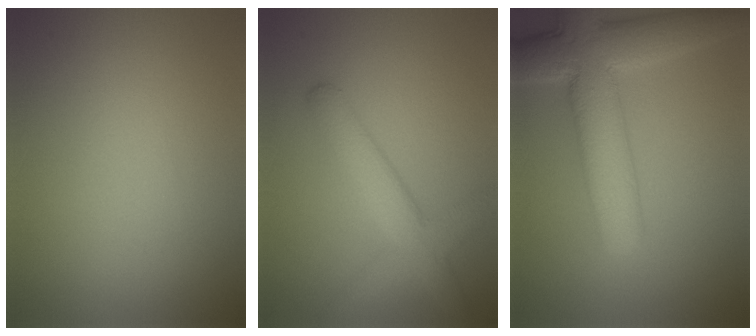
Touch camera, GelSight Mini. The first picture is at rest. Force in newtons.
{"total": 4.4, "press": 4.4, "slide": 0.2}
{"total": 8.2, "press": 8.2, "slide": 0.3}